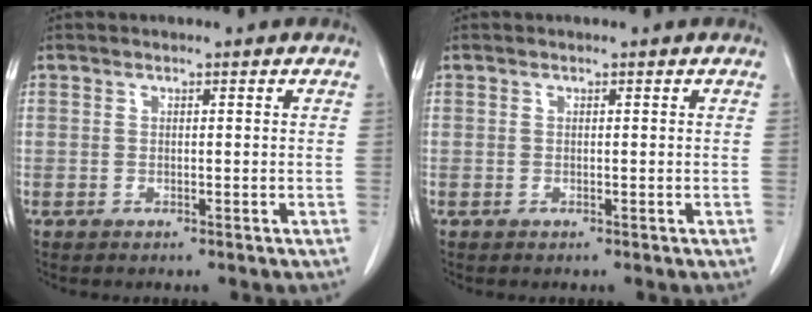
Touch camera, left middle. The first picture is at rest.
{"total": 0.0}